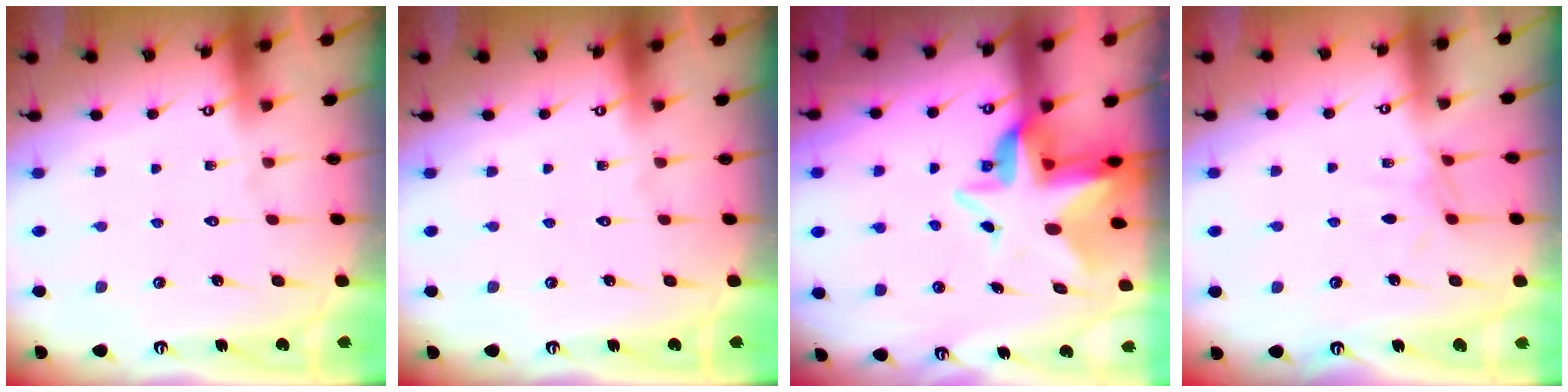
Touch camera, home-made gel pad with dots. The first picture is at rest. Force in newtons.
{"total": 0.0}
{"total": 6.8, "press": 6.7, "slide": 1.6}
{"total": 5.7, "press": 5.7, "slide": 0.6}